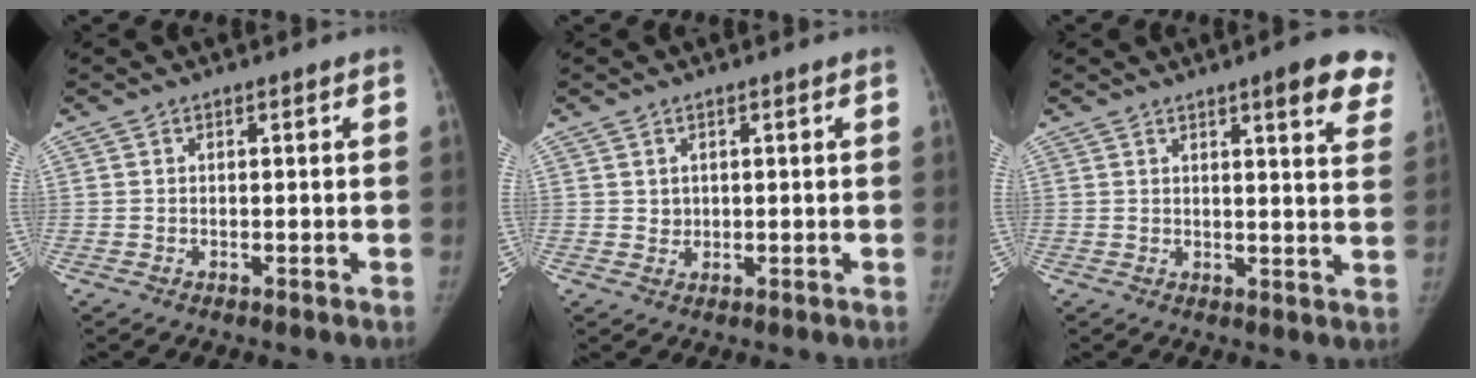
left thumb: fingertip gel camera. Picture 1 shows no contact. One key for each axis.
{"total": 1.4, "fx": 0.5, "fy": 1.3, "fz": 0.3, "tx": 0.004, "ty": -0.003, "tz": 0.011}
{"total": 10.7, "fx": 7.1, "fy": 2.2, "fz": 7.8, "tx": -0.068, "ty": -0.029, "tz": 0.073}